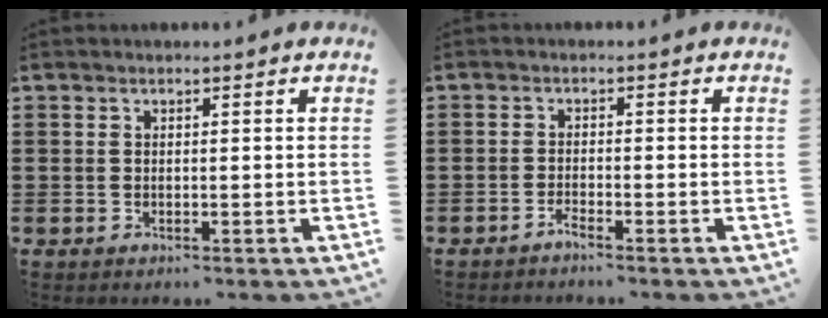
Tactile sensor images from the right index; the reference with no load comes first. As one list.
[{"total": 1.4, "force": [-1.4, -0.1, 0.4], "torque": [-0.010, 0.000, -0.026]}]